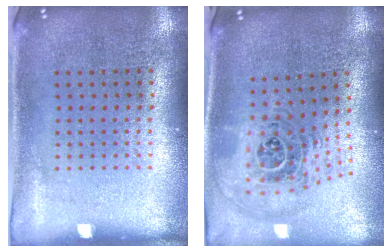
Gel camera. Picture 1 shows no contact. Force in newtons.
{"total": 1.7, "press": 1.4, "slide": 0.9}